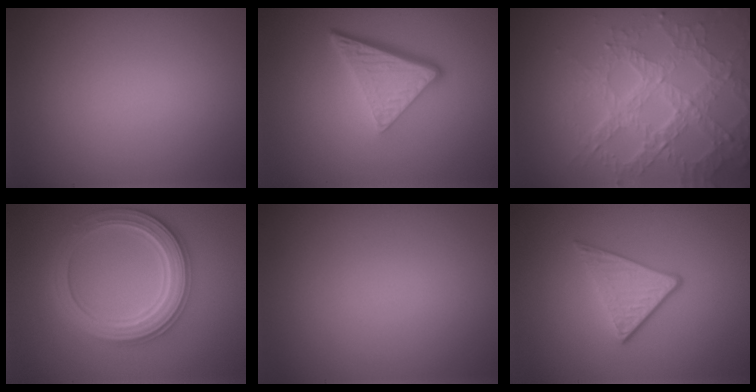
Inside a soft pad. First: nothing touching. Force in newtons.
{"total": 5.3, "press": 3.6, "slide": 3.8}
{"total": 7.0, "press": 5.1, "slide": 4.8}
{"total": 5.5, "press": 5.4, "slide": 1.0}
{"total": 0.0}
{"total": 3.2, "press": 2.5, "slide": 2.1}